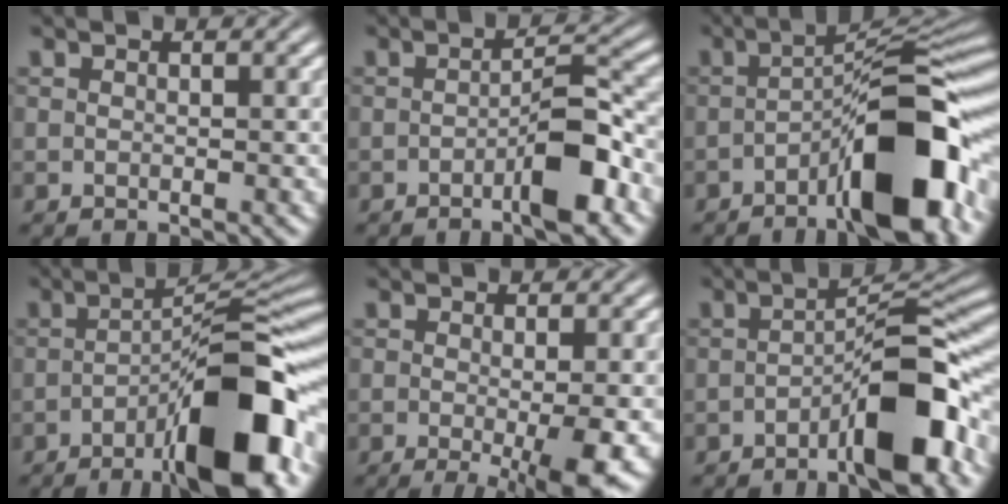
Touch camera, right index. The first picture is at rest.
{"total": 4.2, "force": [-1.7, 0.1, 3.9], "torque": [-0.042, 0.003, -0.032]}
{"total": 9.4, "force": [-3.2, 2.2, 8.6], "torque": [-0.116, -0.014, -0.038]}
{"total": 10.5, "force": [-4.2, 2.1, 9.4], "torque": [-0.121, -0.012, -0.051]}
{"total": 5.5, "force": [-2.9, 1.1, 4.5], "torque": [-0.069, -0.030, -0.032]}
{"total": 7.0, "force": [-2.7, 0.7, 6.4], "torque": [-0.081, -0.002, -0.038]}